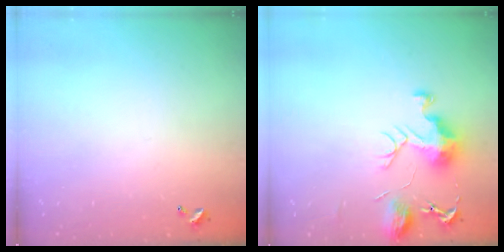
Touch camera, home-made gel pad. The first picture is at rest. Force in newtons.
{"total": 9.5, "press": 9.5, "slide": 0.7}